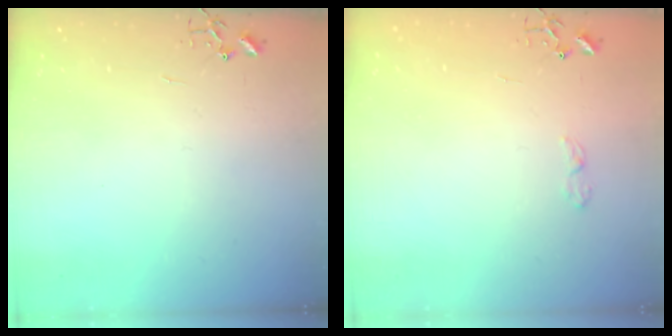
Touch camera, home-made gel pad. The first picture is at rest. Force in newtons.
{"total": 4.4, "press": 4.3, "slide": 0.7}